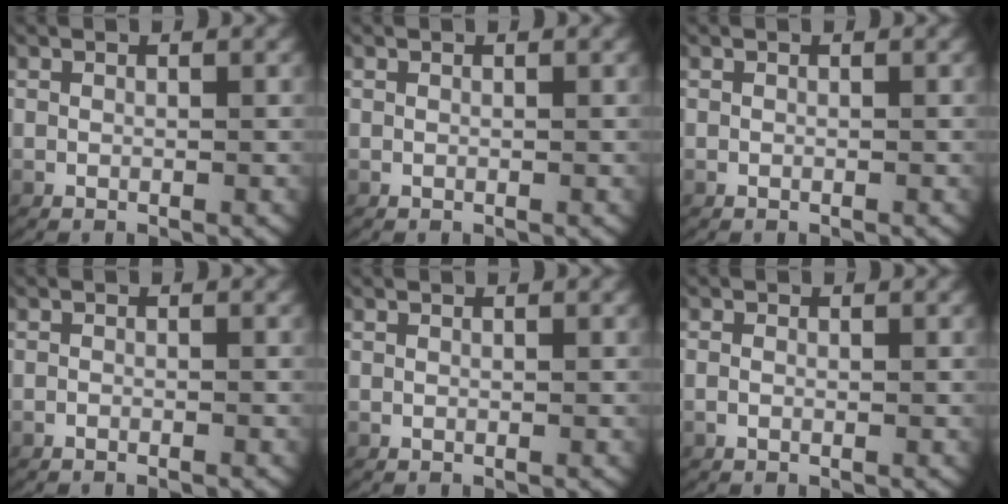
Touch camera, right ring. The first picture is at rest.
{"total": 0.0}
{"total": 0.0}
{"total": 0.7, "force": [-0.7, 0.0, 0.2], "torque": [-0.007, -0.003, -0.012]}
{"total": 0.0}
{"total": 0.7, "force": [-0.4, 0.3, 0.4], "torque": [-0.014, -0.004, -0.006]}